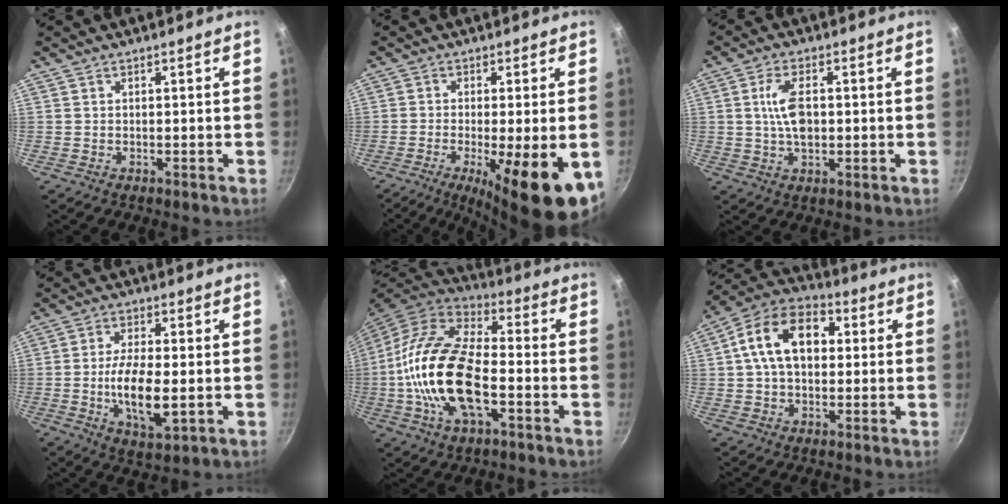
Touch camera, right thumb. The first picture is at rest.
{"total": 15.5, "force": [-5.5, 3.8, 14.0], "torque": [-0.207, -0.011, -0.075]}
{"total": 7.4, "force": [0.6, 3.8, 6.3], "torque": [-0.116, 0.008, 0.010]}
{"total": 10.8, "force": [-1.6, 4.2, 9.8], "torque": [-0.186, -0.001, -0.029]}
{"total": 21.3, "force": [-4.0, 10.6, 18.0], "torque": [-0.338, 0.030, -0.086]}
{"total": 14.7, "force": [2.4, 9.8, 10.7], "torque": [-0.149, 0.027, 0.020]}